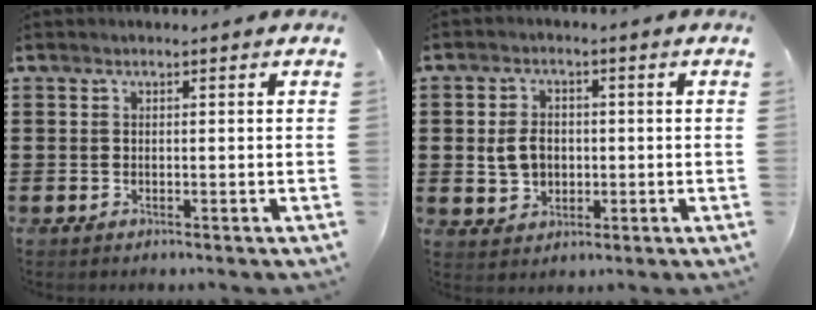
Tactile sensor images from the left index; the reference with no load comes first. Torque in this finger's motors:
{"motor_torque": [0.58, -0.11, 0.29, 0.08]}